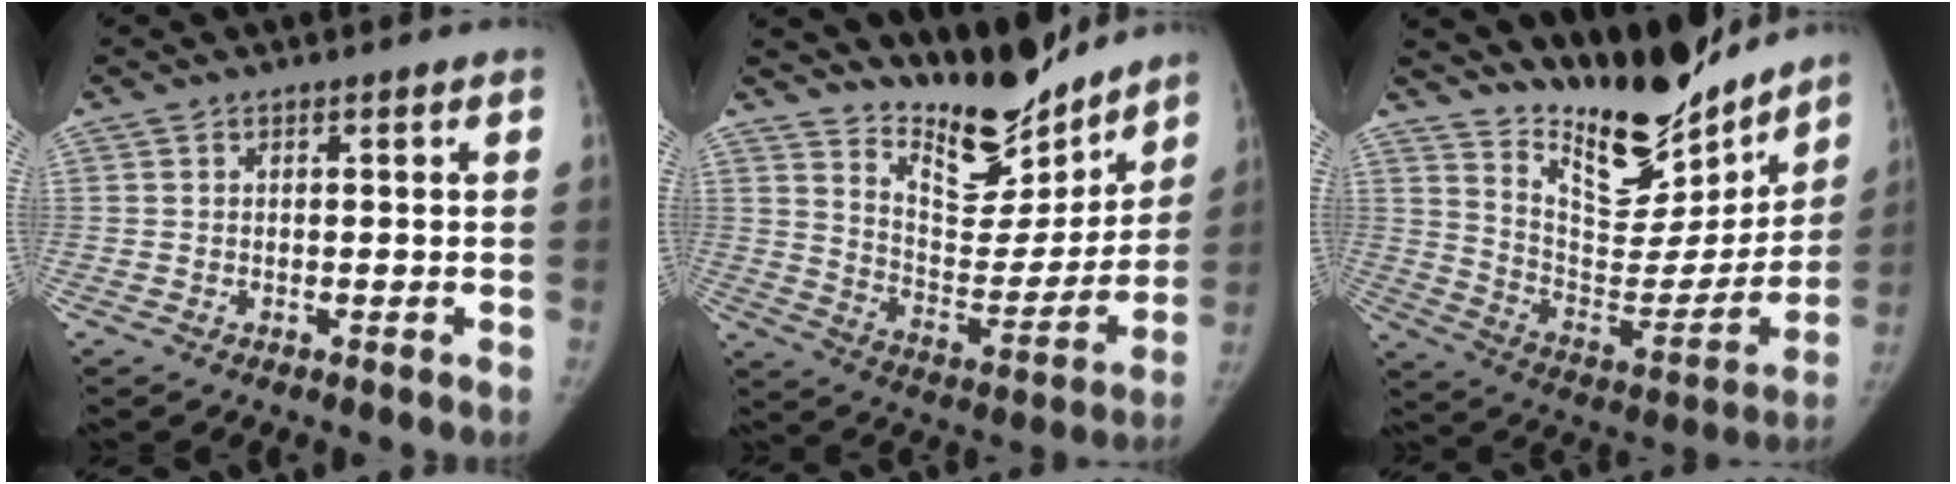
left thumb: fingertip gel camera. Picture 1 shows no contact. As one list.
[{"total": 17.8, "force": [15.5, 5.9, 6.5], "torque": [-0.042, -0.125, 0.252]}, {"total": 22.6, "force": [19.0, 7.5, 9.7], "torque": [-0.103, -0.132, 0.305]}]